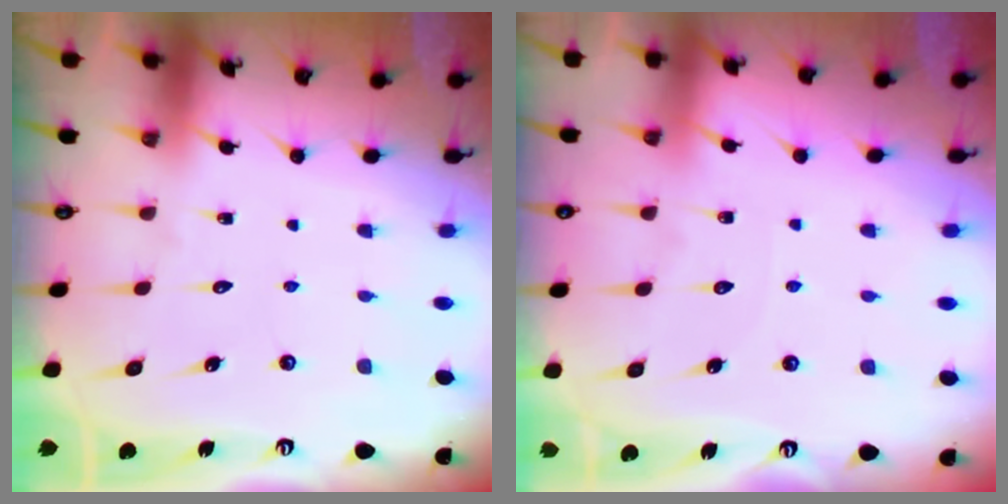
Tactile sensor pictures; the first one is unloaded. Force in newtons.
{"total": 3.0, "press": 2.9, "slide": 0.4}